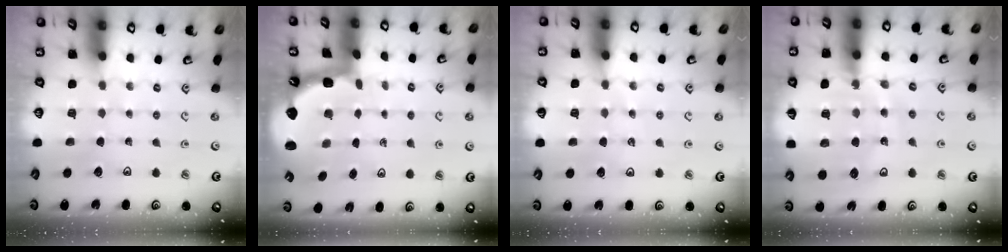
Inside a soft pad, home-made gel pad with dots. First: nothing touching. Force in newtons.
{"total": 2.5, "press": 1.6, "slide": 1.9}
{"total": 5.0, "press": 4.8, "slide": 1.3}
{"total": 12.4, "press": 12.2, "slide": 2.1}